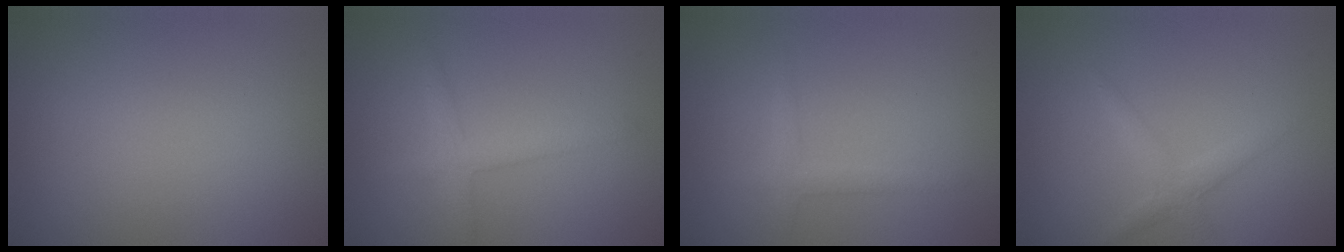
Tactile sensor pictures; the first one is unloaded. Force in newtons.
{"total": 2.0, "press": 2.0, "slide": 0.1}
{"total": 1.3, "press": 1.3, "slide": 0.0}
{"total": 1.7, "press": 1.7, "slide": 0.1}